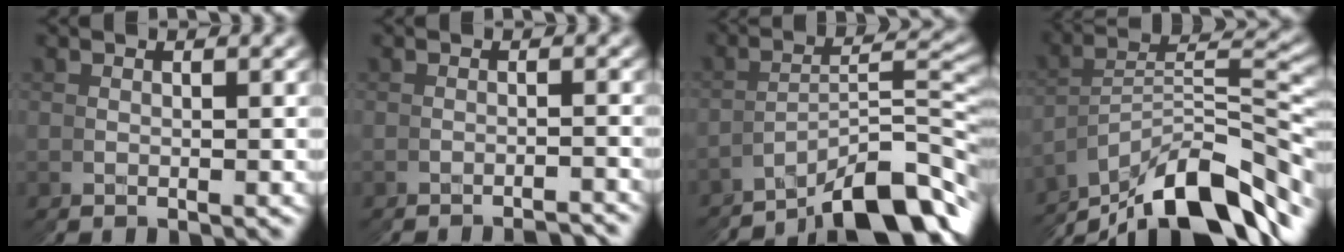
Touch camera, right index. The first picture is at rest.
{"total": 2.6, "force": [-2.4, -0.6, -0.7], "torque": [0.015, 0.006, -0.043]}
{"total": 8.9, "force": [-5.9, 2.6, 6.2], "torque": [-0.066, -0.001, -0.084]}
{"total": 11.0, "force": [-3.1, 5.4, 9.1], "torque": [-0.138, 0.005, -0.046]}